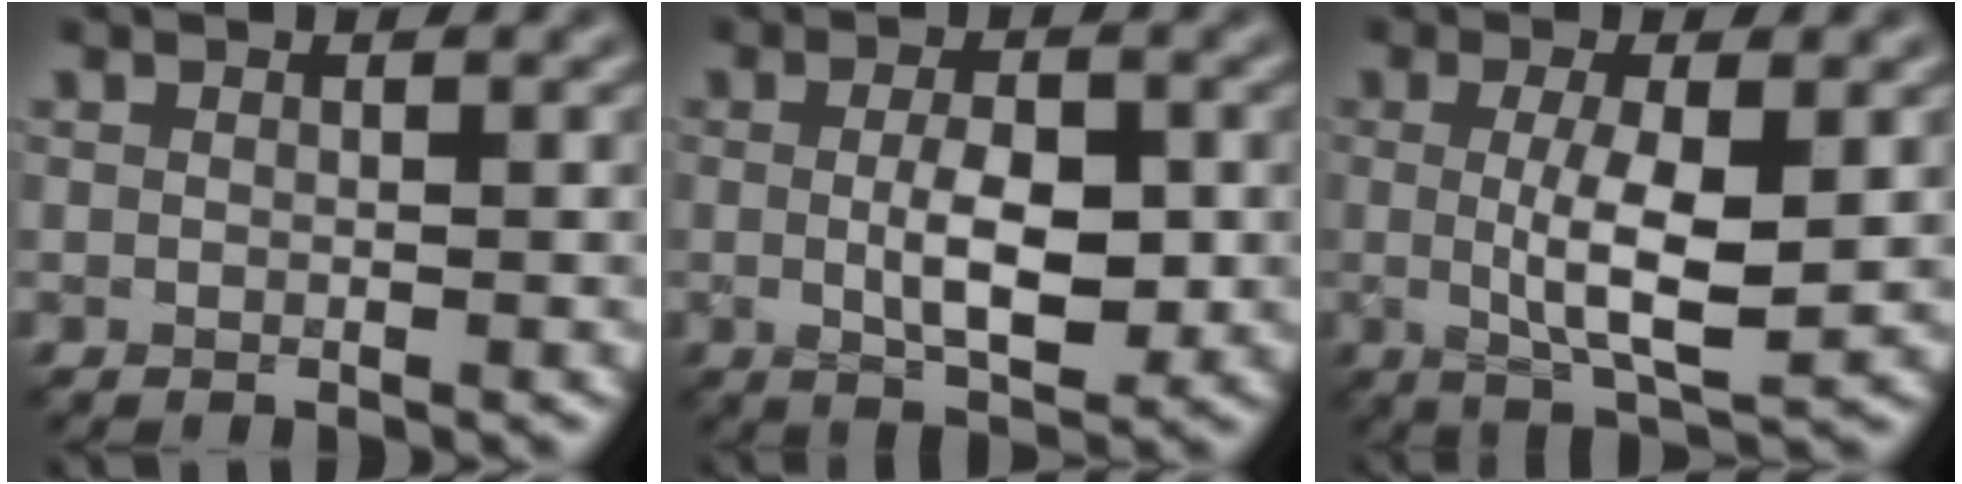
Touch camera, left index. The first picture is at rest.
{"total": 4.4, "force": [-0.2, 1.8, 4.0], "torque": [-0.075, -0.003, 0.001]}
{"total": 5.2, "force": [0.0, 1.2, 5.0], "torque": [-0.098, -0.006, 0.004]}